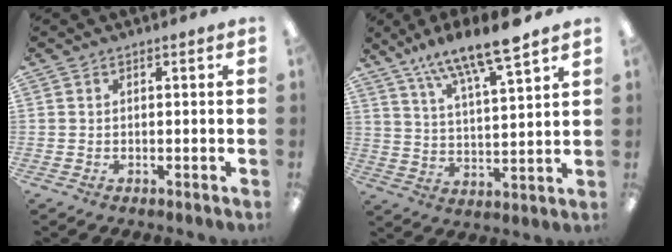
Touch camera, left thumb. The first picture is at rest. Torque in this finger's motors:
{"motor_torque": [0.10, 0.10, 1.45, -1.32, 0.20]}